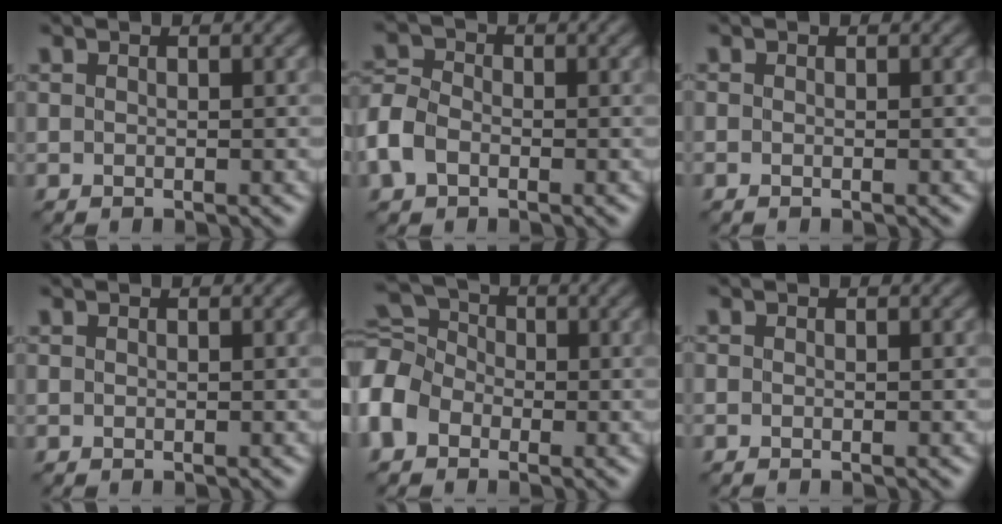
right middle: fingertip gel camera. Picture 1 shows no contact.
{"total": 4.1, "force": [-1.6, 2.9, 2.4], "torque": [-0.060, 0.004, -0.044]}
{"total": 0.0}
{"total": 0.0}
{"total": 6.4, "force": [-2.0, 5.0, 3.4], "torque": [-0.095, 0.013, -0.064]}
{"total": 0.0}